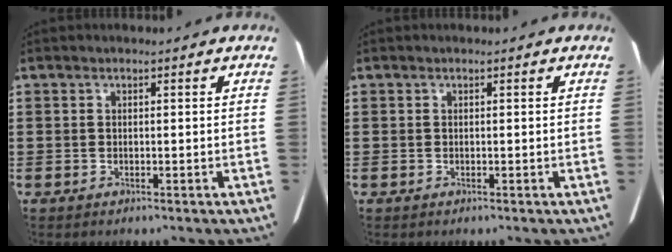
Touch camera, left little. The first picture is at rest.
{"total": 0.0}